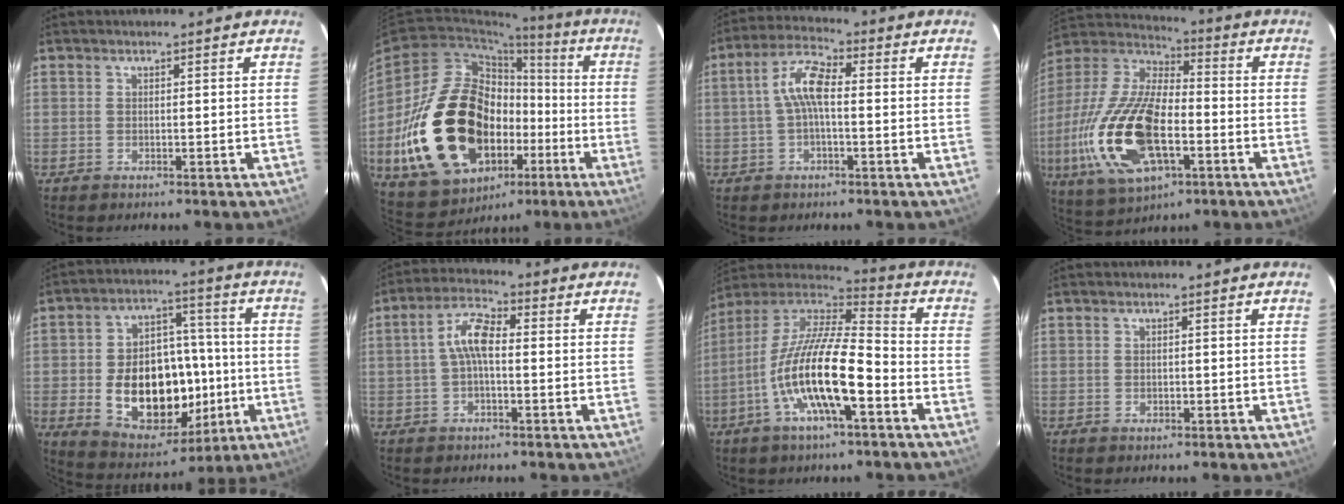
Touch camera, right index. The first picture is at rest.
{"total": 28.6, "force": [-5.0, 19.4, 20.4], "torque": [-0.418, 0.019, -0.047]}
{"total": 6.9, "force": [-0.1, 2.3, 6.4], "torque": [-0.137, 0.023, -0.005]}
{"total": 23.2, "force": [-6.3, 10.9, 19.5], "torque": [-0.427, -0.022, -0.111]}
{"total": 20.5, "force": [-3.4, 13.8, 14.8], "torque": [-0.280, 0.021, -0.025]}
{"total": 6.6, "force": [-0.2, 2.6, 6.1], "torque": [-0.128, 0.023, -0.008]}
{"total": 18.4, "force": [-6.8, 4.7, 16.5], "torque": [-0.311, -0.017, -0.135]}
{"total": 0.5, "force": [0.0, 0.5, 0.2], "torque": [0.001, 0.001, 0.000]}